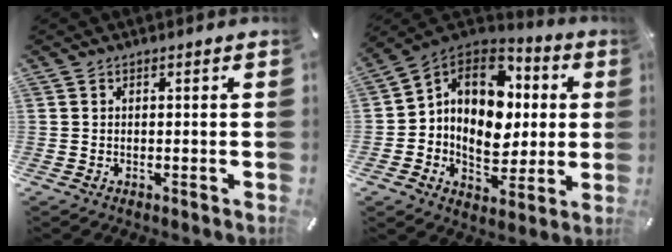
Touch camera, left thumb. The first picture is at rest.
{"total": 14.3, "force": [1.1, 12.0, 7.7], "torque": [-0.130, -0.007, 0.023]}